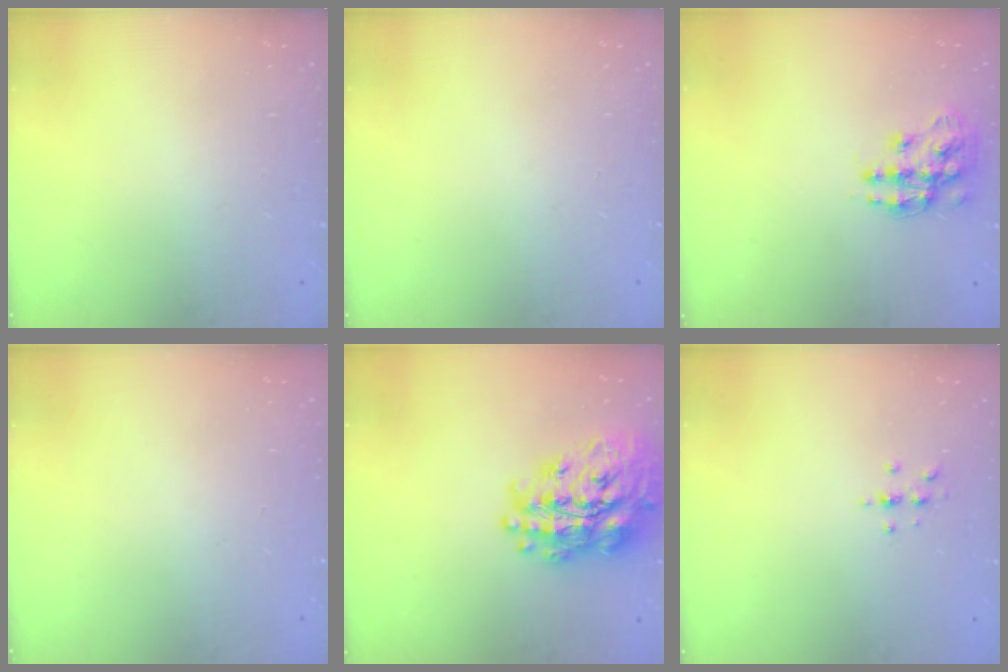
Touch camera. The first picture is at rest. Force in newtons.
{"total": 0.0}
{"total": 13.3, "press": 13.3, "slide": 0.7}
{"total": 0.0}
{"total": 25.9, "press": 25.8, "slide": 2.3}
{"total": 3.0, "press": 3.0, "slide": 0.3}